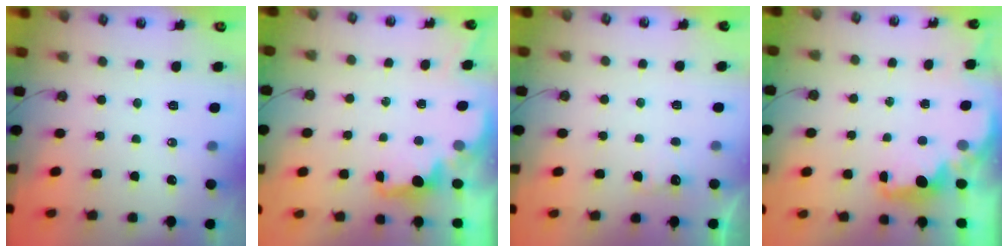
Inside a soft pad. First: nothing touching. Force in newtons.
{"total": 1.9, "press": 1.8, "slide": 0.8}
{"total": 2.9, "press": 2.8, "slide": 0.9}
{"total": 2.3, "press": 2.2, "slide": 0.8}